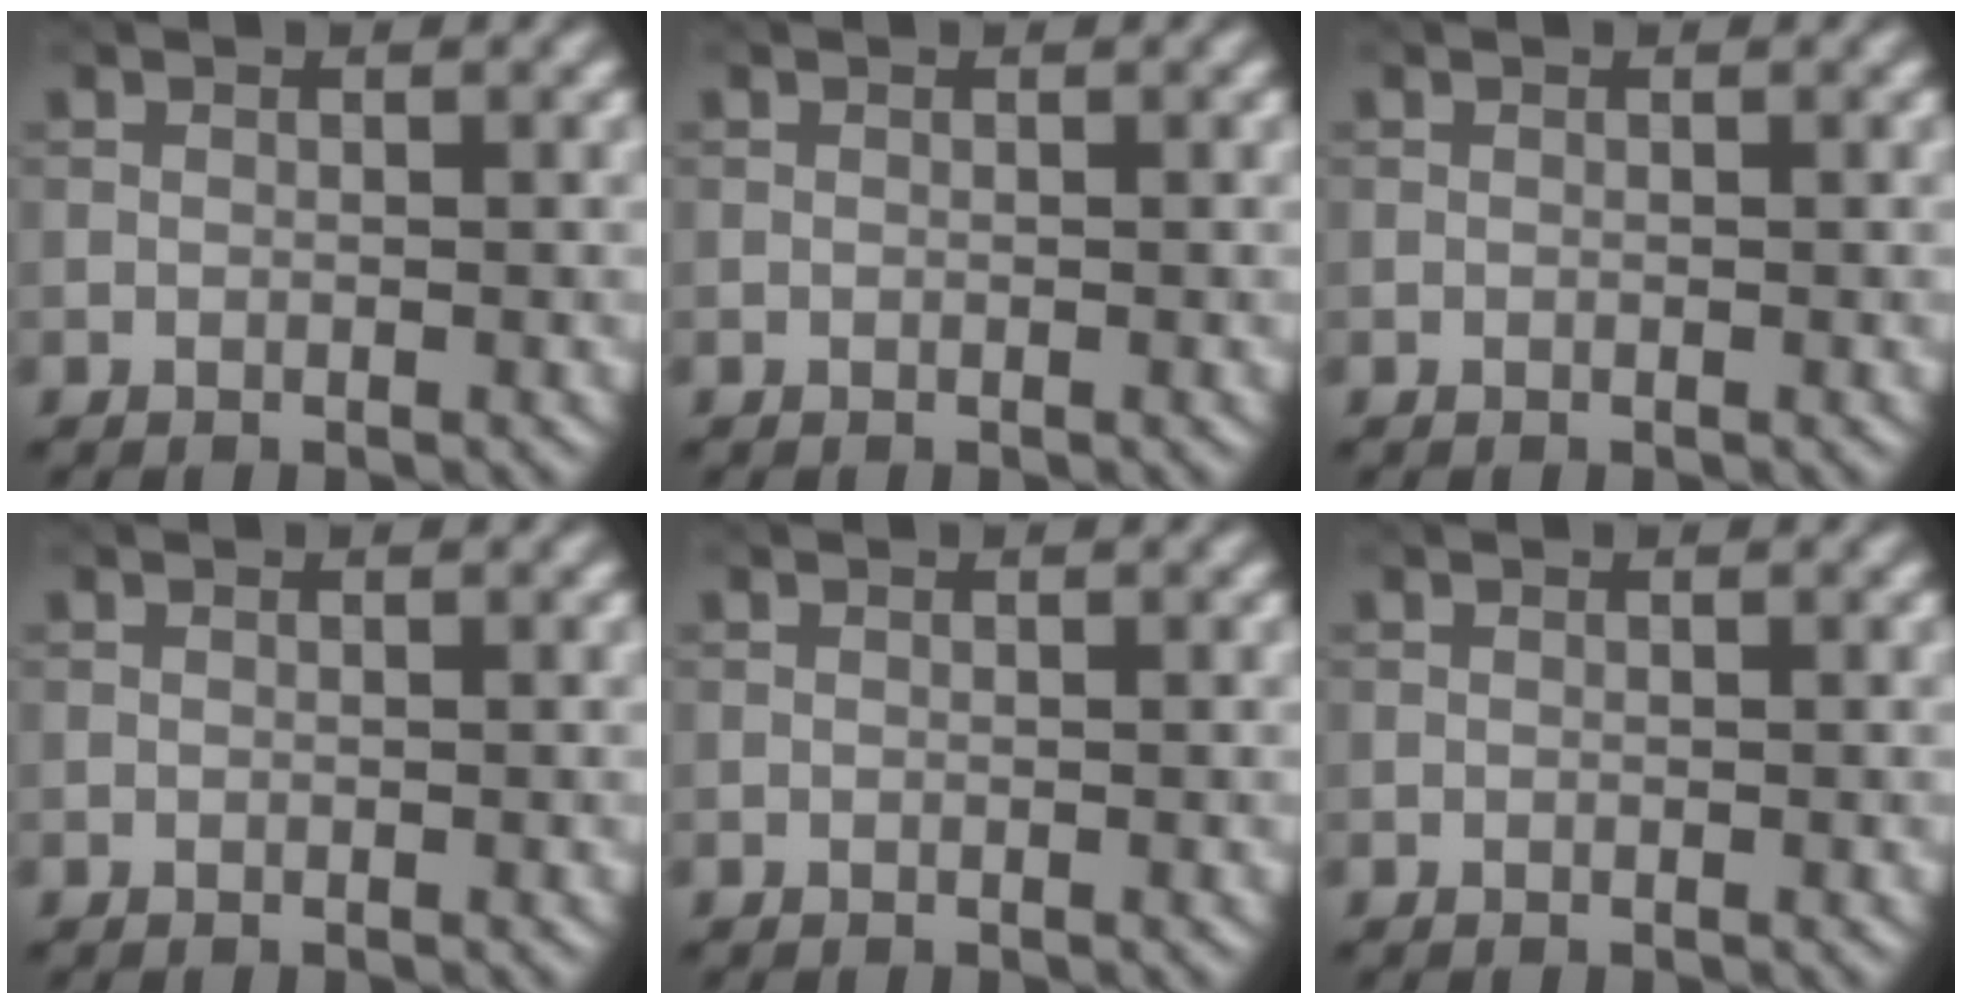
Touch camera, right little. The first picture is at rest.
{"total": 0.0}
{"total": 0.0}
{"total": 0.0}
{"total": 0.0}
{"total": 0.0}